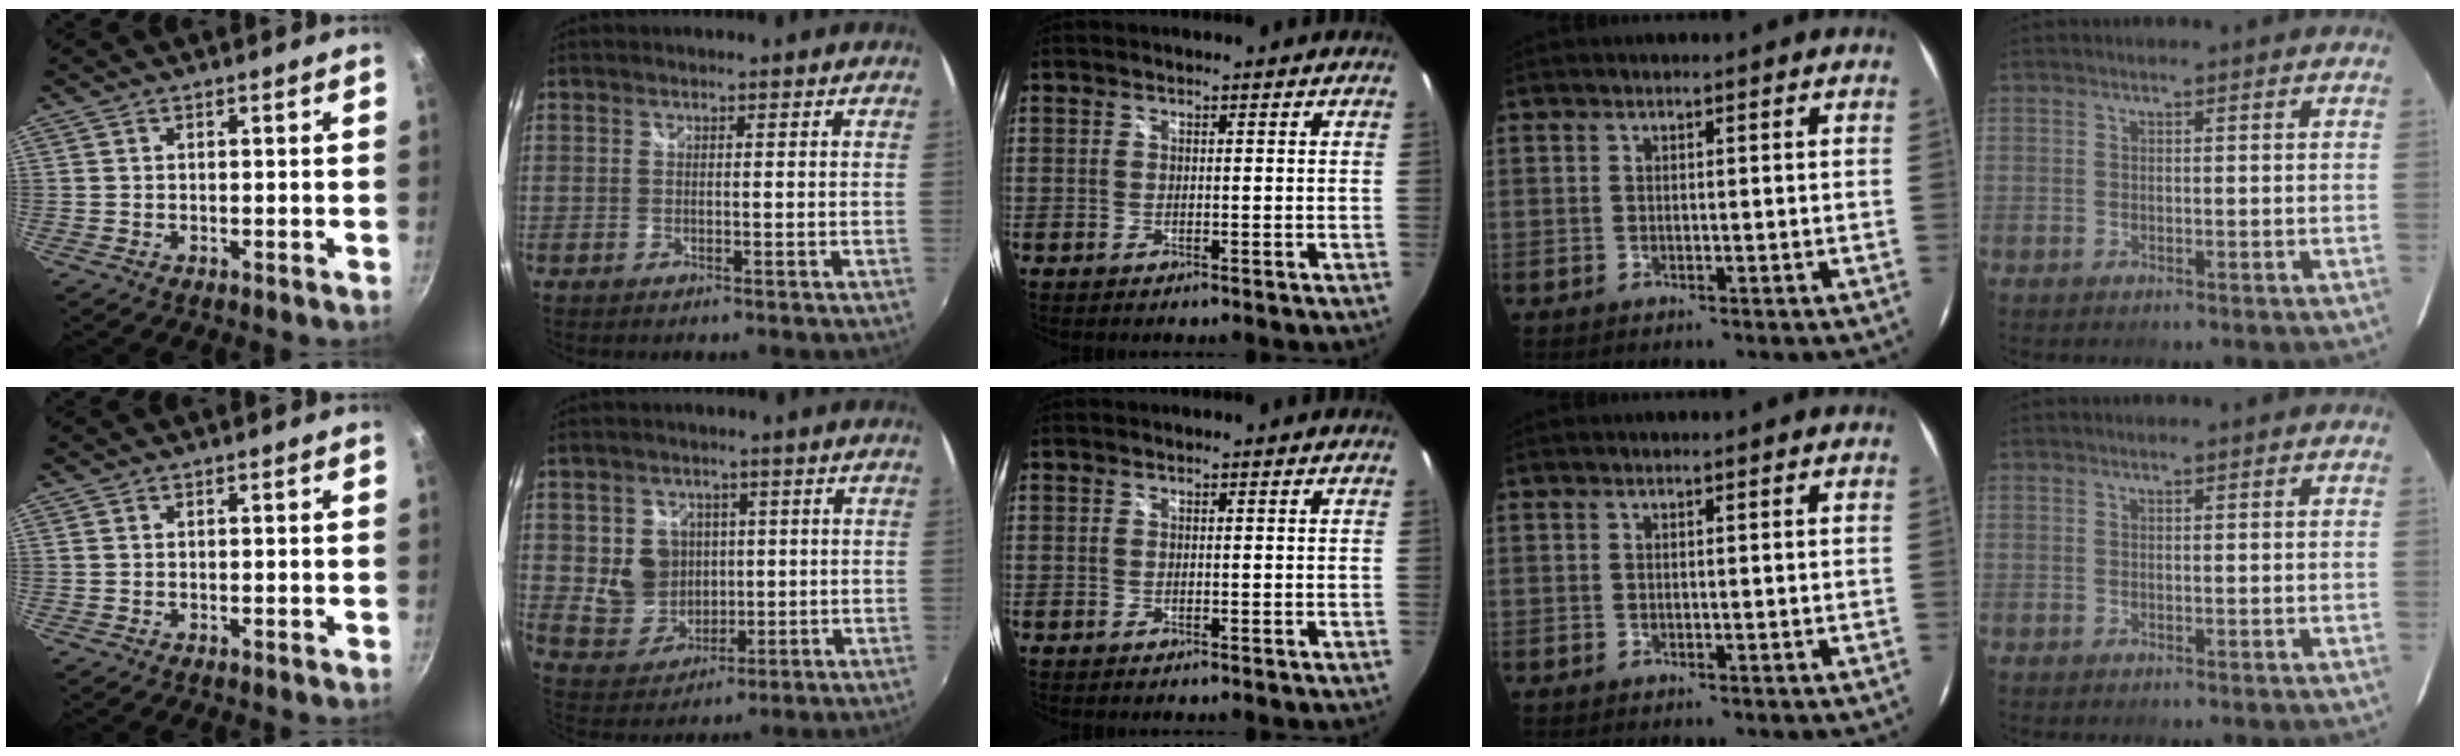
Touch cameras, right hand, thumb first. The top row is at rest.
{"index": {"total": 8.6, "force": [1.2, 7.9, 3.0], "torque": [-0.074, 0.006, 0.040]}}